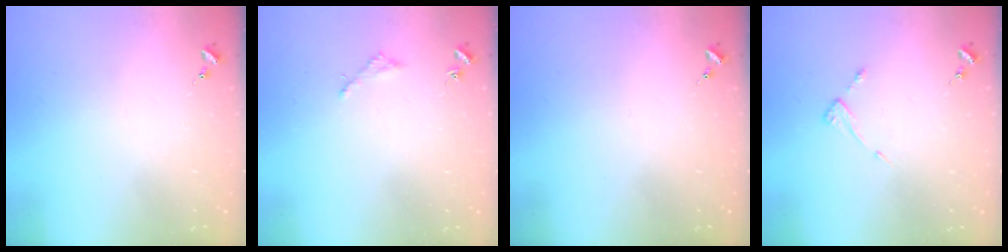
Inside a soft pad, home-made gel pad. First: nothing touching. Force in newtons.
{"total": 1.6, "press": 1.6, "slide": 0.2}
{"total": 0.0}
{"total": 3.6, "press": 3.6, "slide": 0.4}